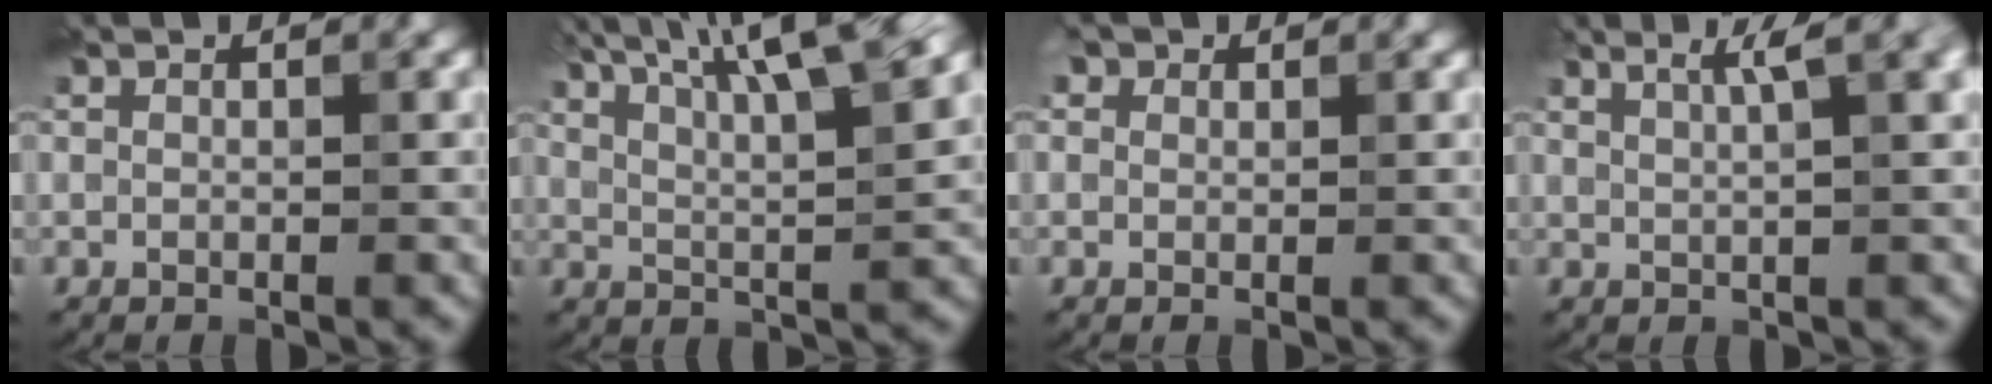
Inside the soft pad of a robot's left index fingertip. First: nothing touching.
{"total": 12.3, "force": [7.4, 3.4, 9.2], "torque": [-0.118, 0.042, 0.079]}
{"total": 1.8, "force": [1.1, 1.2, 0.7], "torque": [-0.009, 0.003, 0.004]}
{"total": 4.3, "force": [2.3, 1.0, 3.5], "torque": [-0.034, 0.015, 0.028]}